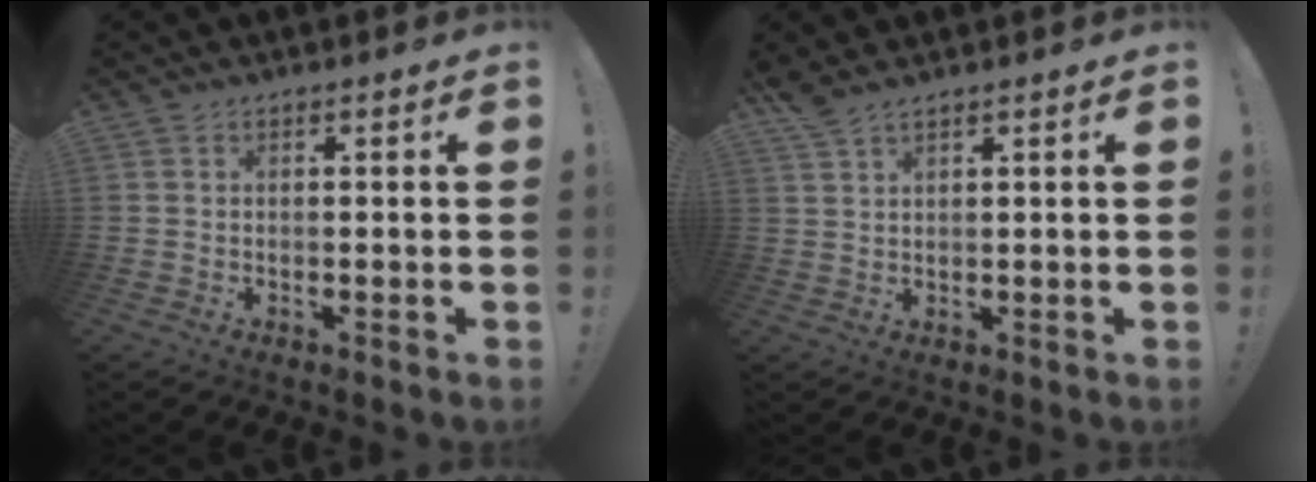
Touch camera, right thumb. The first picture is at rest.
{"total": 3.0, "force": [2.6, 0.3, 1.5], "torque": [-0.035, -0.014, 0.048]}